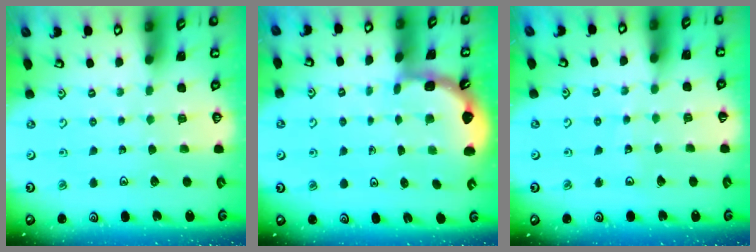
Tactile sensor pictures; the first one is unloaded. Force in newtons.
{"total": 2.1, "press": 2.1, "slide": 0.2}
{"total": 3.4, "press": 3.4, "slide": 0.1}